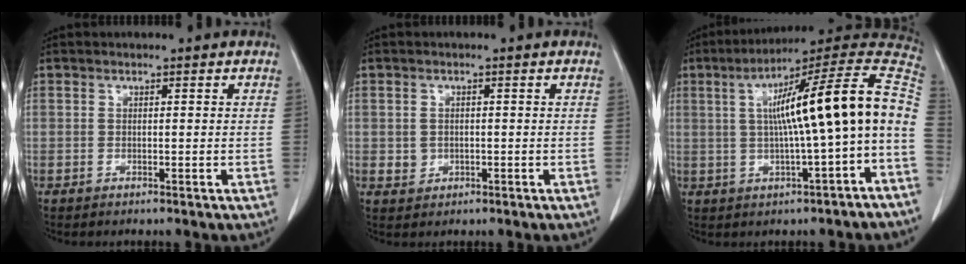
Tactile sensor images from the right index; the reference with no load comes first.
{"total": 2.1, "force": [-0.1, 1.9, 0.8], "torque": [-0.011, 0.003, 0.009]}
{"total": 19.0, "force": [-0.4, 1.0, 19.0], "torque": [-0.248, 0.049, -0.002]}